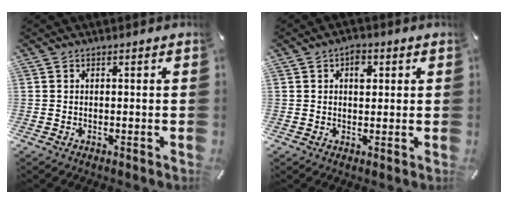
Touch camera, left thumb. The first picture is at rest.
{"total": 3.6, "force": [1.1, 2.4, 2.5], "torque": [-0.020, -0.005, 0.010]}